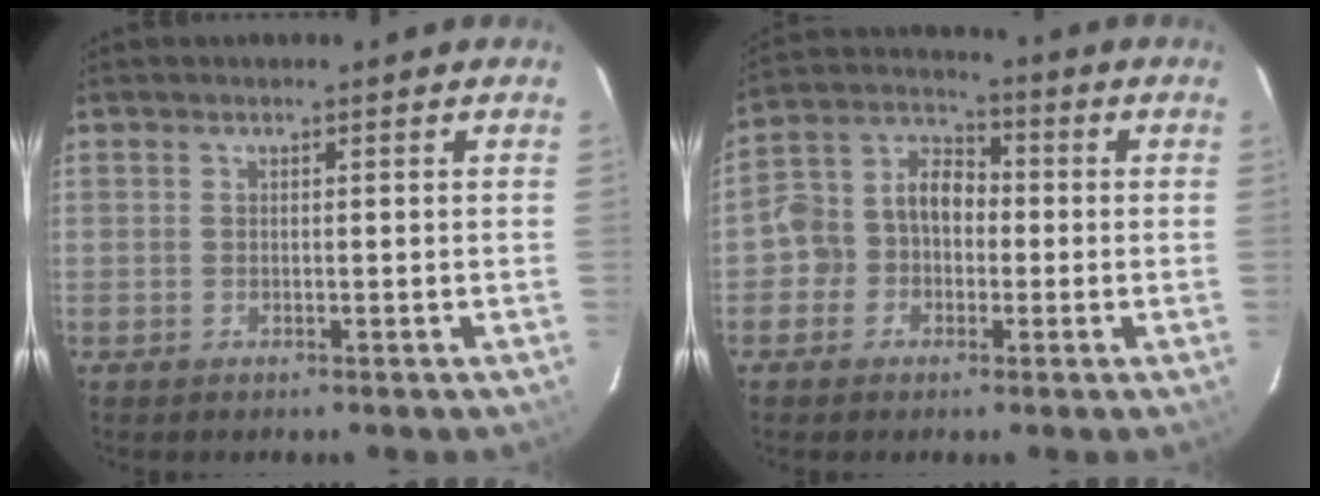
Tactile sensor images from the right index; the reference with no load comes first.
{"total": 8.2, "force": [-2.1, 7.1, 3.6], "torque": [-0.077, 0.033, -0.046]}